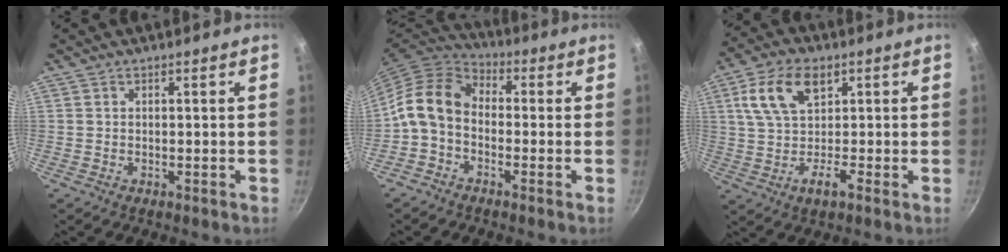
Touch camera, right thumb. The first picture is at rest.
{"total": 10.0, "force": [-1.9, 7.1, 6.8], "torque": [-0.120, 0.043, -0.058]}
{"total": 10.8, "force": [2.4, 6.9, 7.9], "torque": [-0.126, 0.011, 0.031]}